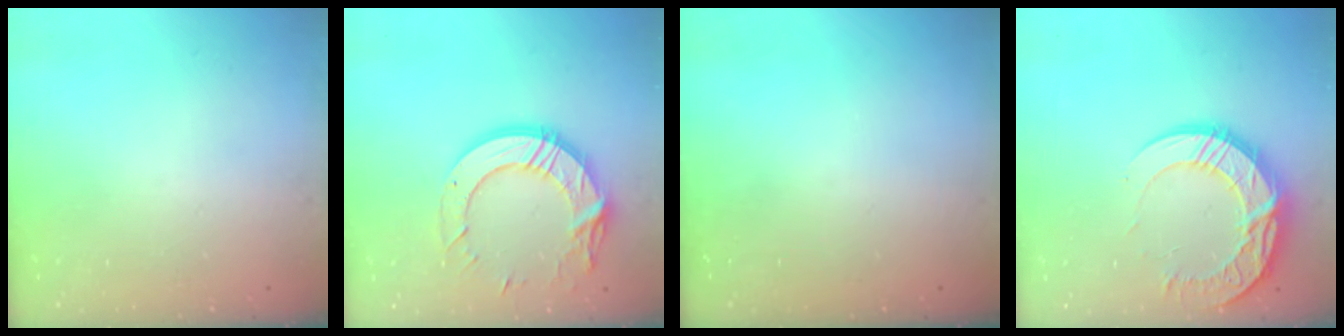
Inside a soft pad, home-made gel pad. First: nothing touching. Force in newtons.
{"total": 16.0, "press": 16.0, "slide": 1.0}
{"total": 0.0}
{"total": 17.2, "press": 17.2, "slide": 0.7}